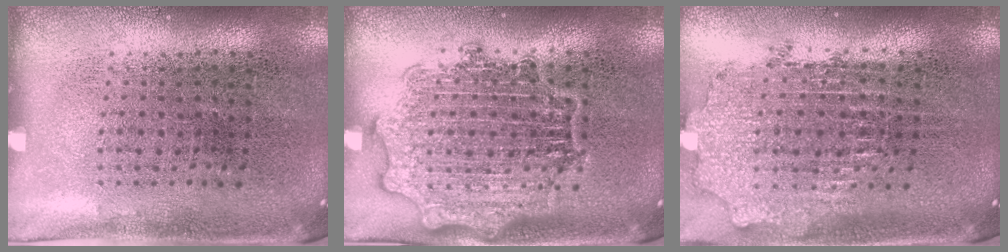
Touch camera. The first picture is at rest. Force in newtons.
{"total": 3.1, "press": 3.0, "slide": 0.5}
{"total": 2.1, "press": 1.6, "slide": 1.2}